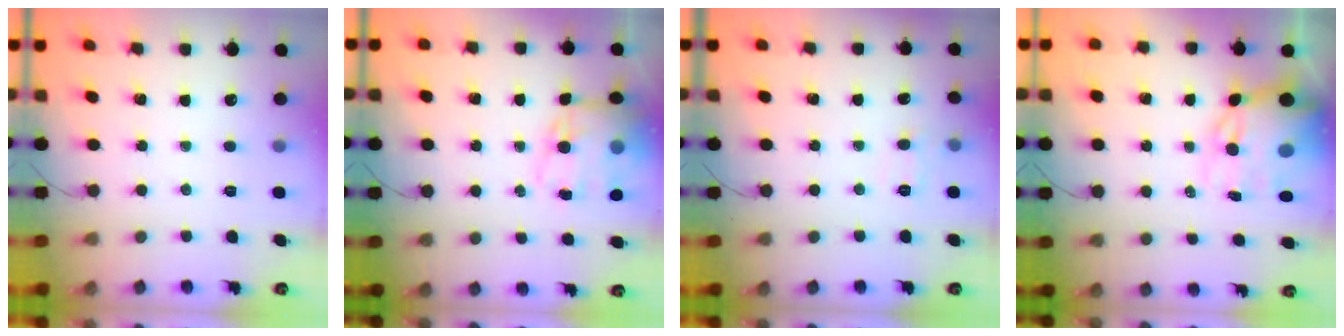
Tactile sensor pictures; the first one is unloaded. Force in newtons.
{"total": 14.8, "press": 14.4, "slide": 3.4}
{"total": 6.0, "press": 5.9, "slide": 1.3}
{"total": 16.2, "press": 15.6, "slide": 4.2}